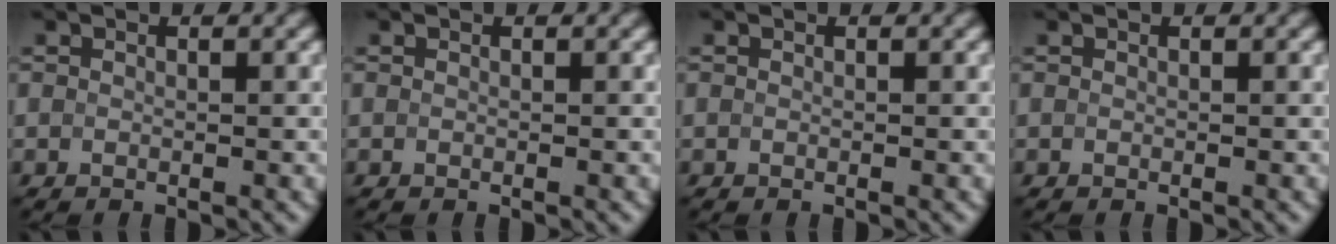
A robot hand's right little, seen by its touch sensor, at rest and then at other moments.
{"total": 0.0}
{"total": 0.0}
{"total": 0.0}